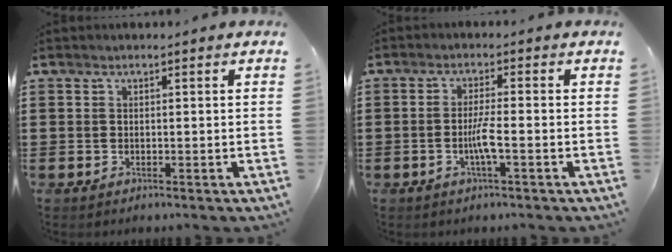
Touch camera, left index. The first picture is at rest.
{"total": 4.0, "force": [-1.2, 0.1, 3.8], "torque": [-0.074, -0.007, -0.026]}